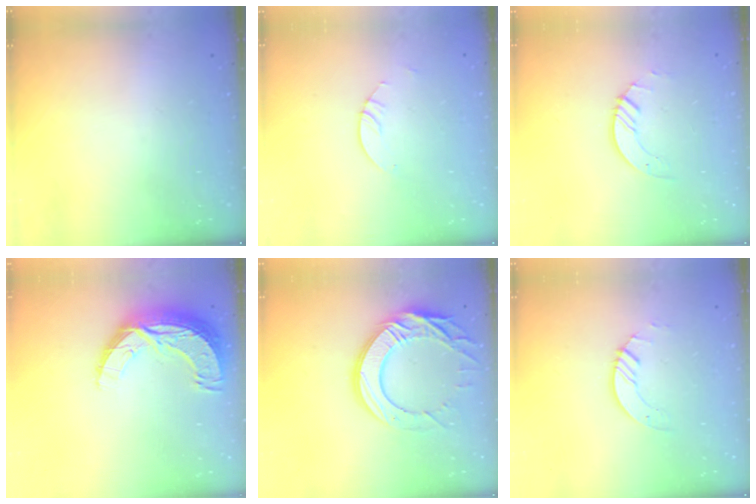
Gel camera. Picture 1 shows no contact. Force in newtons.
{"total": 2.4, "press": 2.4, "slide": 0.2}
{"total": 3.7, "press": 3.7, "slide": 0.4}
{"total": 12.7, "press": 12.6, "slide": 0.9}
{"total": 17.9, "press": 17.8, "slide": 1.9}
{"total": 2.6, "press": 2.6, "slide": 0.3}